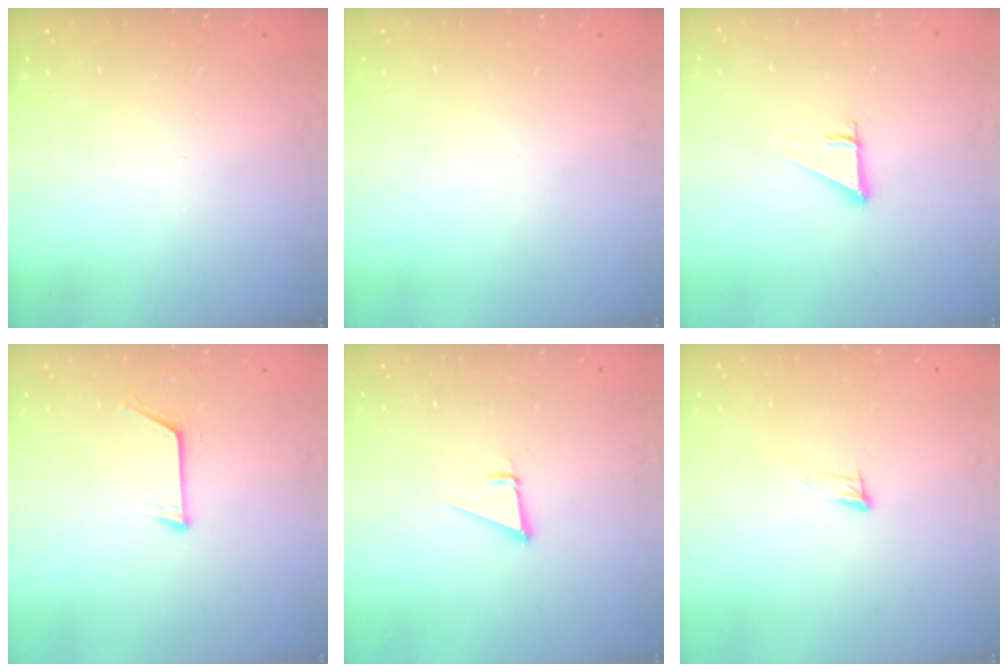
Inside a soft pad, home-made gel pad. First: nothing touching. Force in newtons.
{"total": 0.0}
{"total": 2.5, "press": 2.5, "slide": 0.2}
{"total": 6.9, "press": 6.9, "slide": 0.7}
{"total": 1.9, "press": 1.9, "slide": 0.0}
{"total": 6.3, "press": 6.2, "slide": 1.0}